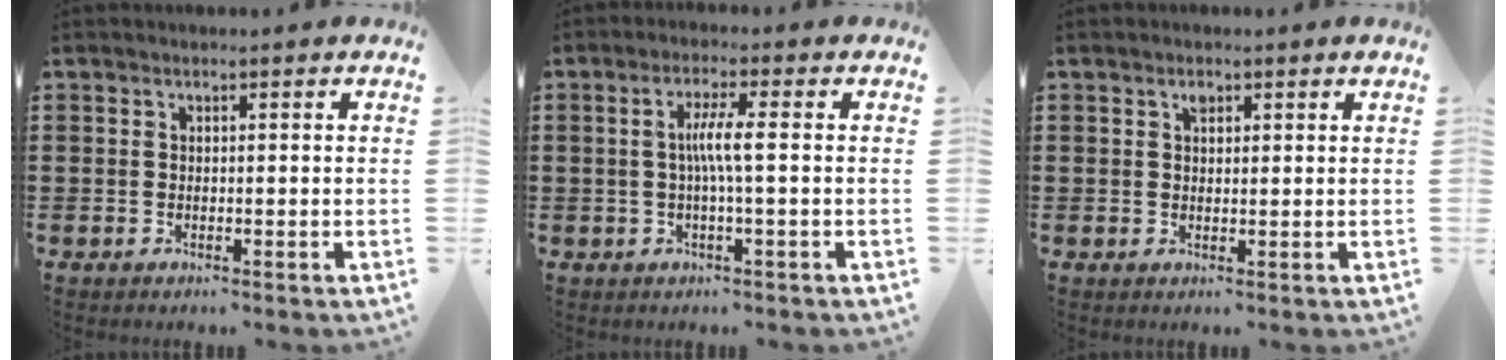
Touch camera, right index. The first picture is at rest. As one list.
[{"total": 4.5, "force": [-0.1, 0.1, 4.5], "torque": [-0.083, -0.002, -0.007]}, {"total": 1.2, "force": [0.7, 0.6, 0.8], "torque": [-0.009, 0.000, 0.010]}]